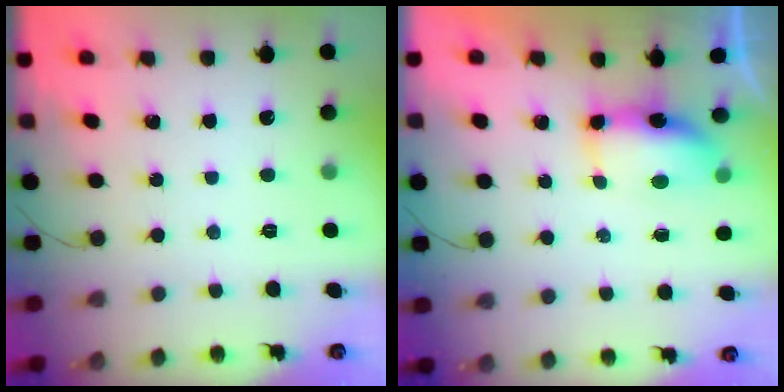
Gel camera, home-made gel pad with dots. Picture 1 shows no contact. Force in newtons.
{"total": 13.1, "press": 8.8, "slide": 9.7}